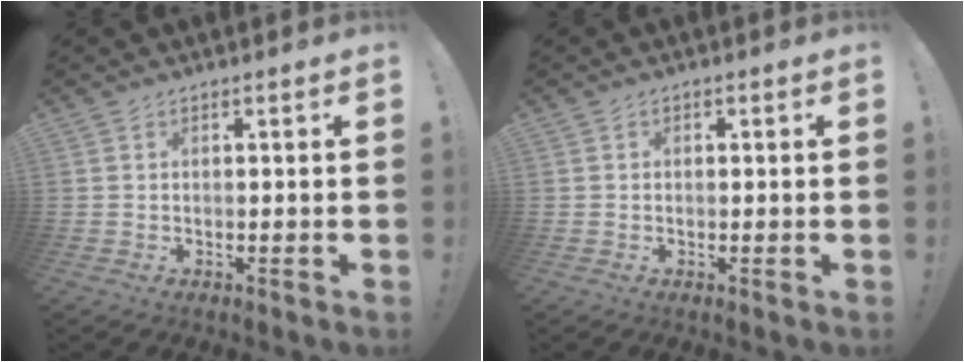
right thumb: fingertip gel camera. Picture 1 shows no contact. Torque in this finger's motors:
{"motor_torque": [0.19, 0.04, 0.00, -0.03, 0.10]}